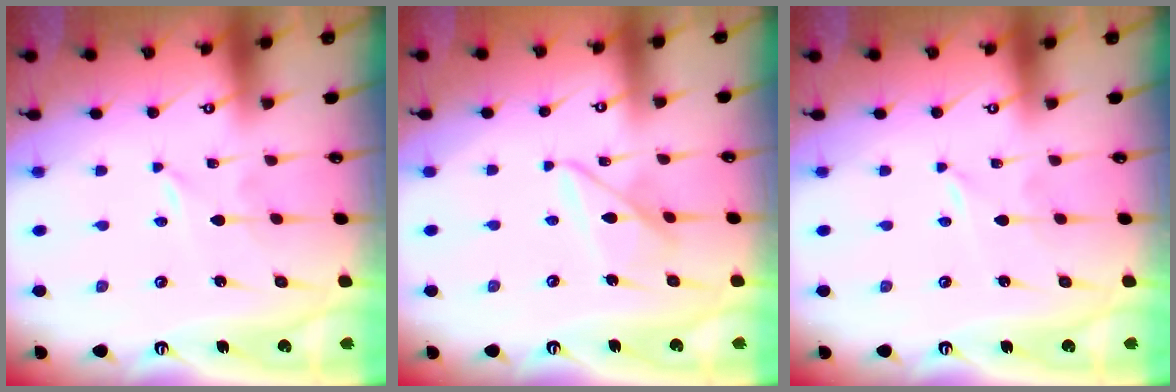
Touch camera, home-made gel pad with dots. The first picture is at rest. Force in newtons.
{"total": 9.0, "press": 9.0, "slide": 0.4}
{"total": 0.0}